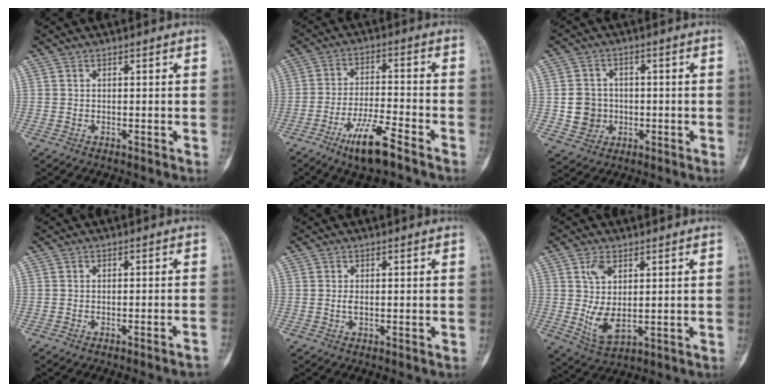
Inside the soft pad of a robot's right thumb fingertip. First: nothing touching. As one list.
[{"total": 9.6, "force": [-6.1, 1.9, 7.1], "torque": [-0.138, 0.025, -0.109]}, {"total": 6.1, "force": [-0.6, 5.7, 2.0], "torque": [-0.012, 0.008, -0.006]}, {"total": 3.5, "force": [-3.0, -0.3, 1.7], "torque": [-0.026, 0.025, -0.031]}, {"total": 0.8, "force": [-0.1, 0.3, 0.7], "torque": [-0.013, -0.002, -0.001]}, {"total": 7.9, "force": [1.2, 4.3, 6.5], "torque": [-0.125, -0.008, 0.034]}]